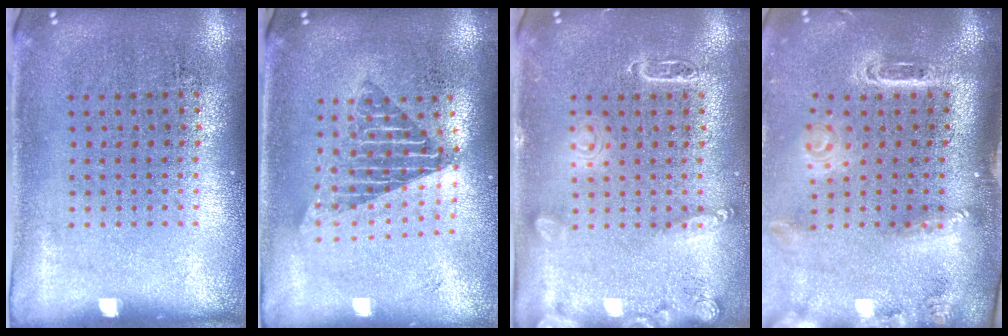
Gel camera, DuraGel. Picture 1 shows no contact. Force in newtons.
{"total": 1.7, "press": 1.4, "slide": 1.0}
{"total": 2.5, "press": 2.5, "slide": 0.3}
{"total": 2.9, "press": 2.1, "slide": 2.1}